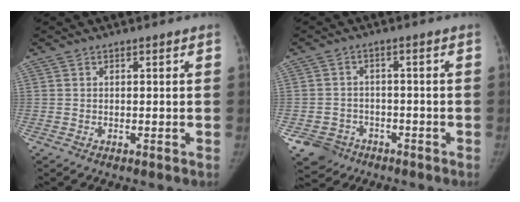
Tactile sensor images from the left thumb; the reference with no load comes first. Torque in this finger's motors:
{"motor_torque": [1.98, 2.17, -0.01, 0.13, 0.27]}